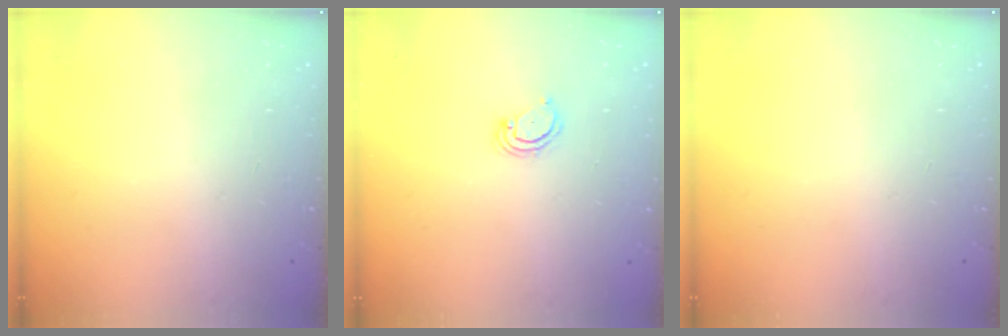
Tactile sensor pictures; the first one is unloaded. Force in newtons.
{"total": 3.3, "press": 3.3, "slide": 0.3}
{"total": 0.0}